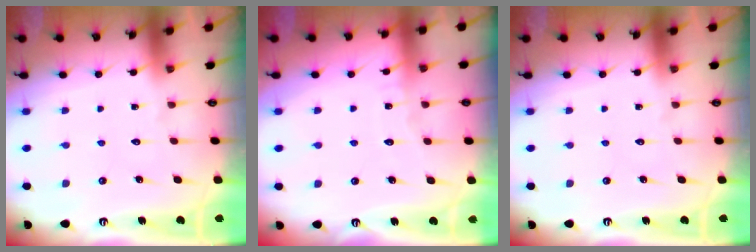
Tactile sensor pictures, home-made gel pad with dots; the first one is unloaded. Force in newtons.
{"total": 3.2, "press": 3.2, "slide": 0.4}
{"total": 0.0}